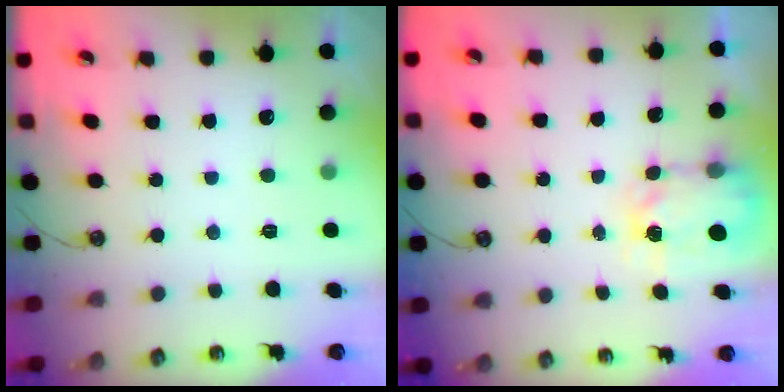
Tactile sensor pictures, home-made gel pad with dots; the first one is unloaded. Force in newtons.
{"total": 5.1, "press": 5.1, "slide": 0.5}